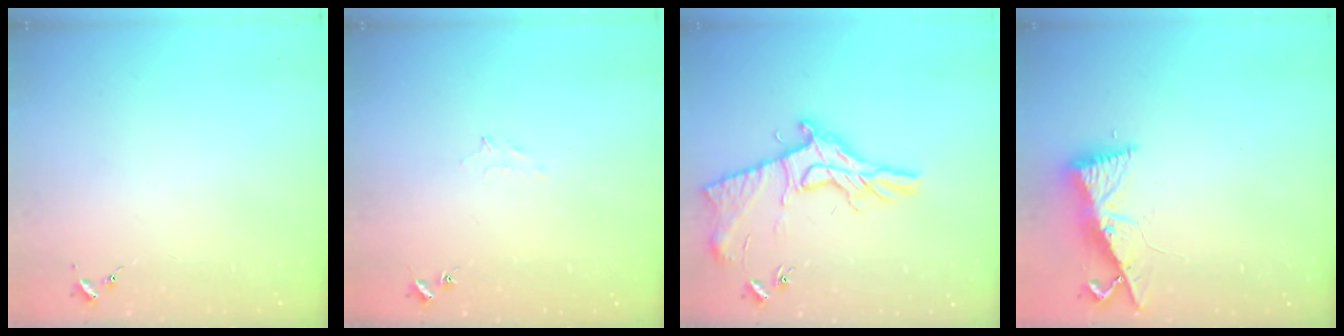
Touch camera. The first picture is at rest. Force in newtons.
{"total": 5.3, "press": 5.1, "slide": 1.0}
{"total": 15.3, "press": 15.3, "slide": 0.6}
{"total": 8.5, "press": 8.5, "slide": 1.0}